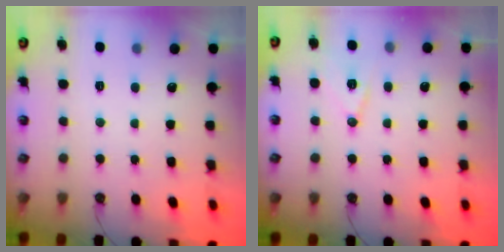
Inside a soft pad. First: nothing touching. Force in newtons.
{"total": 9.7, "press": 9.0, "slide": 3.5}